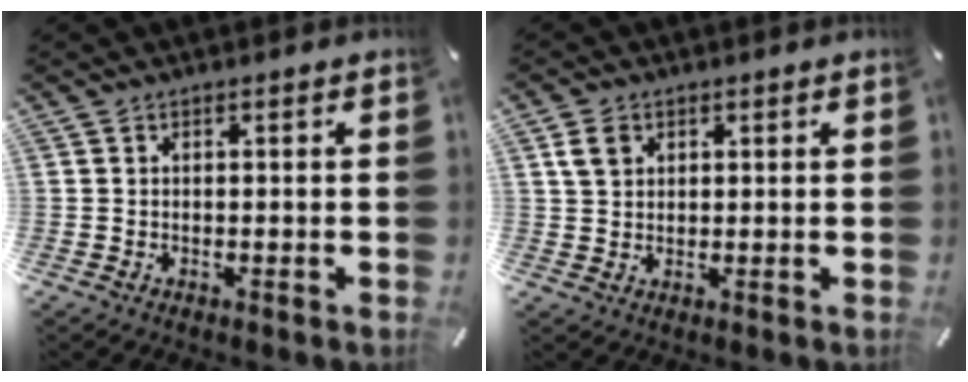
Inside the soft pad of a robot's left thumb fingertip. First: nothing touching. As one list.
[{"total": 3.9, "force": [1.7, 3.1, 1.6], "torque": [-0.030, 0.002, 0.030]}]